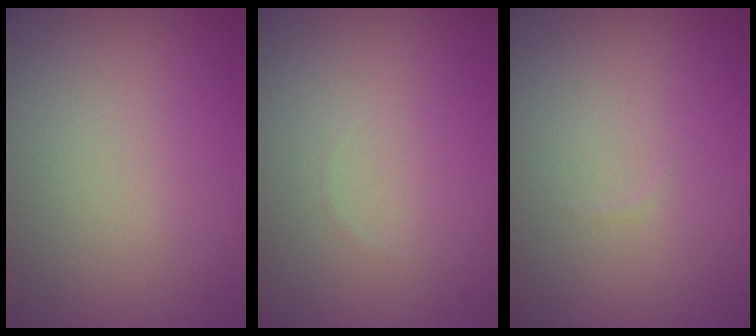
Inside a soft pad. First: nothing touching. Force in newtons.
{"total": 0.0}
{"total": 0.0}